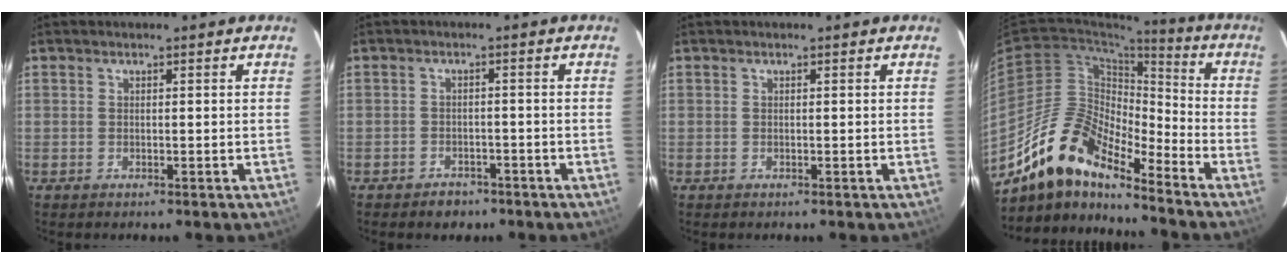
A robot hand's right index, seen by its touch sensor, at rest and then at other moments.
{"total": 4.1, "force": [-3.0, 2.8, 0.7], "torque": [-0.024, 0.010, -0.039]}
{"total": 0.0}
{"total": 16.1, "force": [-13.0, 4.6, 8.2], "torque": [-0.147, -0.003, -0.257]}